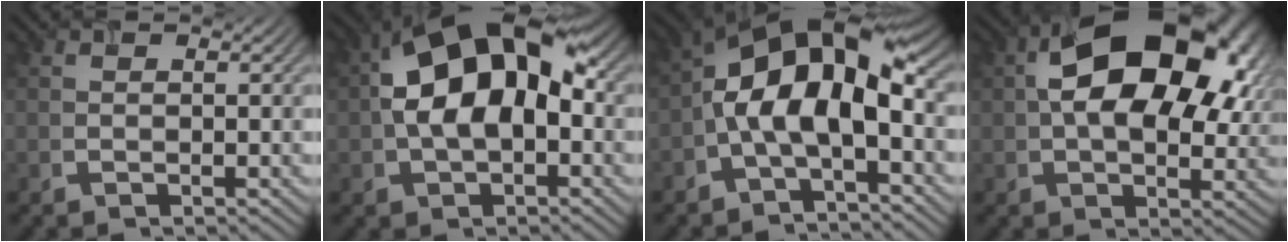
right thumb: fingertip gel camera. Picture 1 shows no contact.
{"total": 14.8, "force": [2.0, 8.5, 12.0], "torque": [-0.201, 0.017, 0.030]}
{"total": 12.4, "force": [-0.4, 5.9, 10.8], "torque": [-0.191, 0.022, -0.016]}
{"total": 17.9, "force": [4.7, 10.4, 13.8], "torque": [-0.219, 0.016, 0.075]}